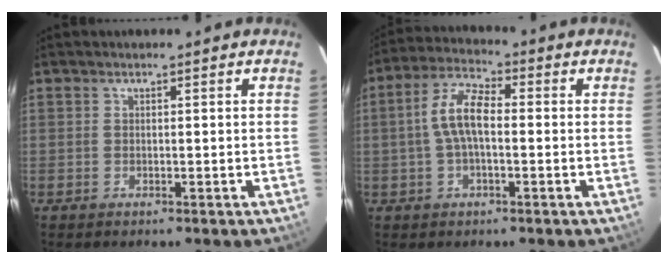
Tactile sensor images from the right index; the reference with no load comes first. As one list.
[{"total": 7.6, "force": [-0.4, 3.2, 6.9], "torque": [-0.143, 0.019, -0.011]}]